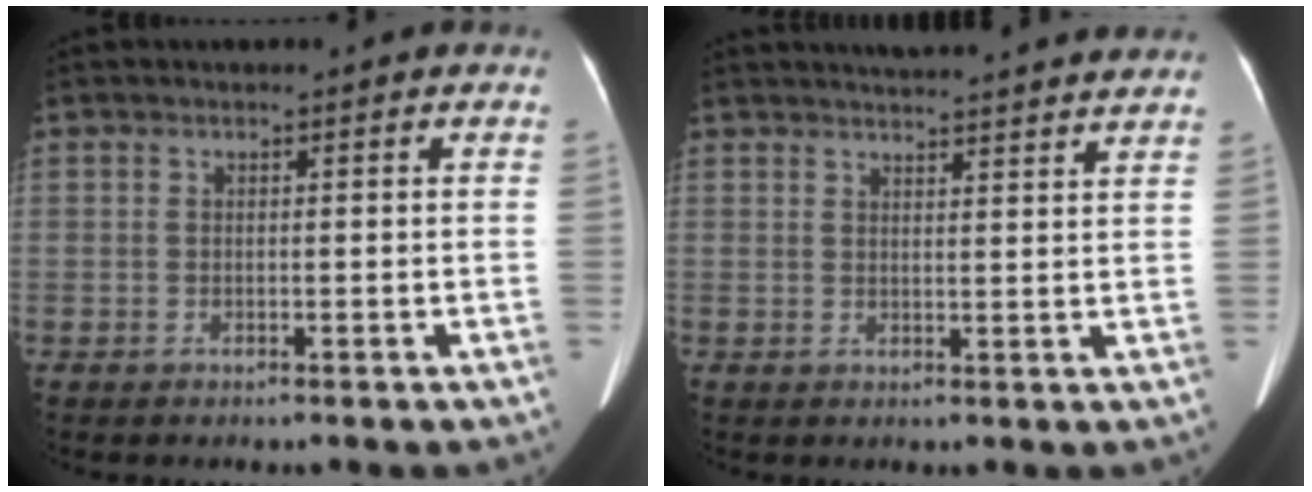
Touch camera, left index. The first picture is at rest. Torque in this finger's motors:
{"motor_torque": [0.14, -1.13, 0.07, 0.06]}